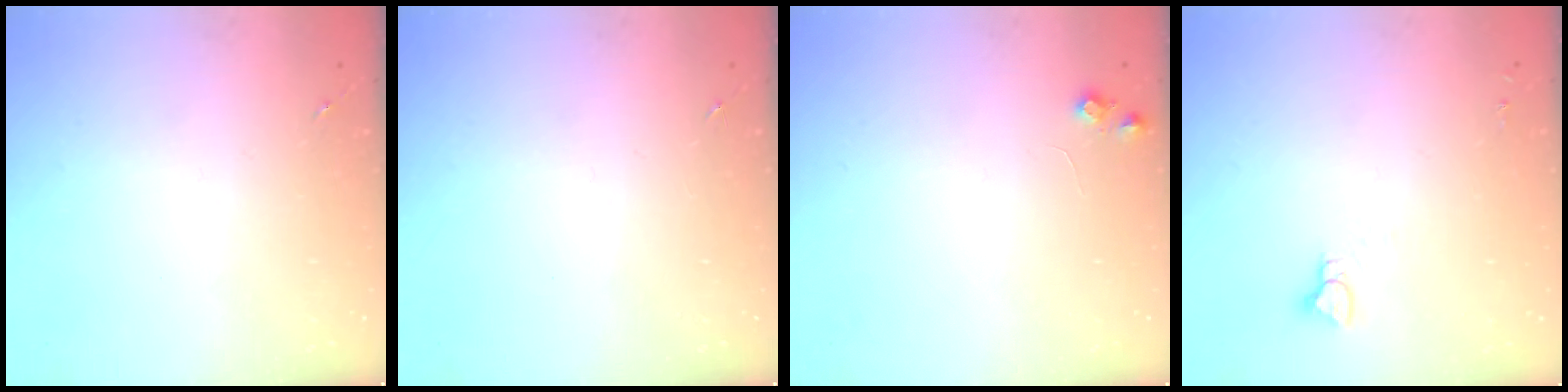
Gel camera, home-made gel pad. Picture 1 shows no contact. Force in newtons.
{"total": 0.0}
{"total": 5.7, "press": 5.6, "slide": 0.9}
{"total": 3.2, "press": 3.2, "slide": 0.2}